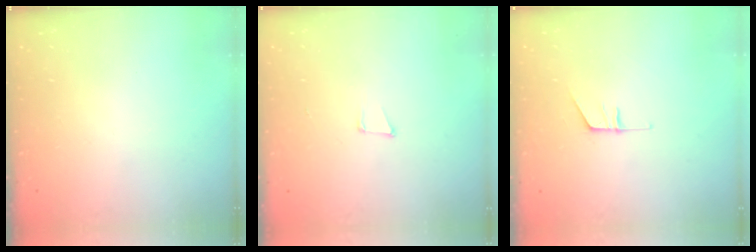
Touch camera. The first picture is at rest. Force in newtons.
{"total": 5.0, "press": 4.2, "slide": 2.7}
{"total": 5.4, "press": 5.4, "slide": 0.5}